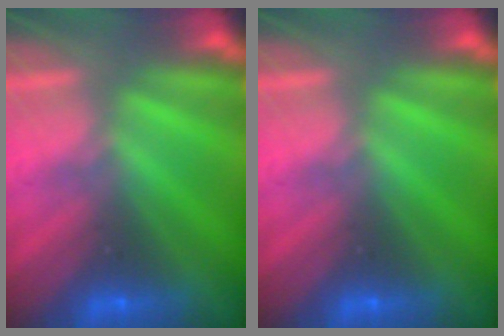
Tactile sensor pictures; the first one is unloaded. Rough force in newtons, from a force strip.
{"total": 0.0}